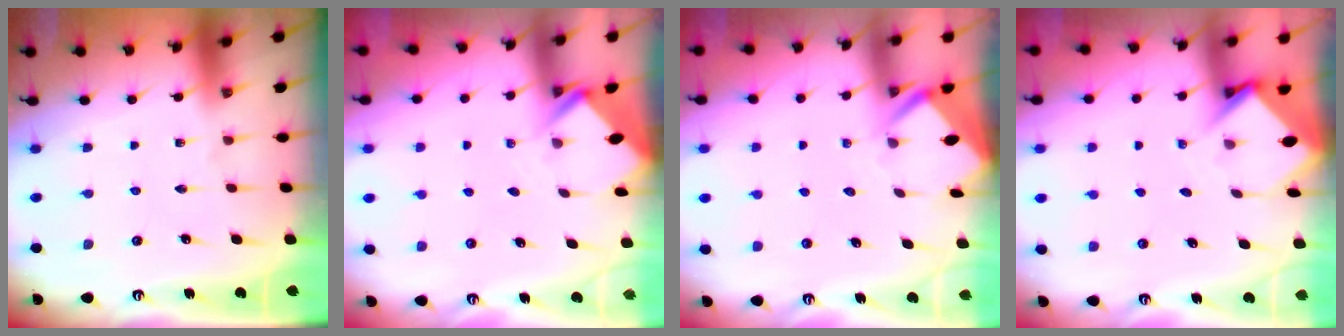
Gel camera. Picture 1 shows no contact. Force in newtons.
{"total": 2.5, "press": 2.5, "slide": 0.2}
{"total": 2.3, "press": 2.3, "slide": 0.2}
{"total": 3.5, "press": 3.5, "slide": 0.2}